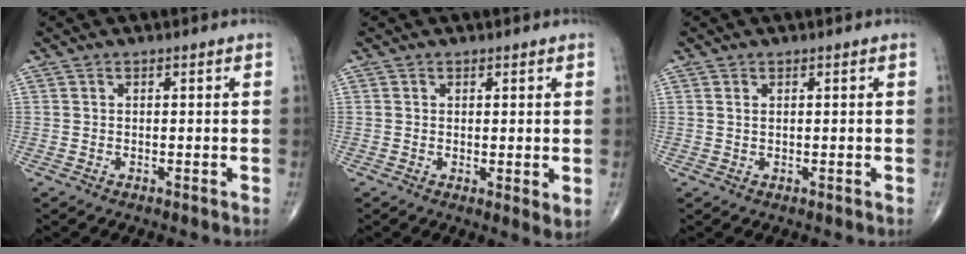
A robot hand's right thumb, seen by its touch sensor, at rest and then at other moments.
{"total": 2.9, "force": [0.3, 0.8, 2.7], "torque": [-0.047, -0.014, 0.004]}
{"total": 0.7, "force": [0.3, 0.4, 0.5], "torque": [-0.012, 0.001, 0.006]}